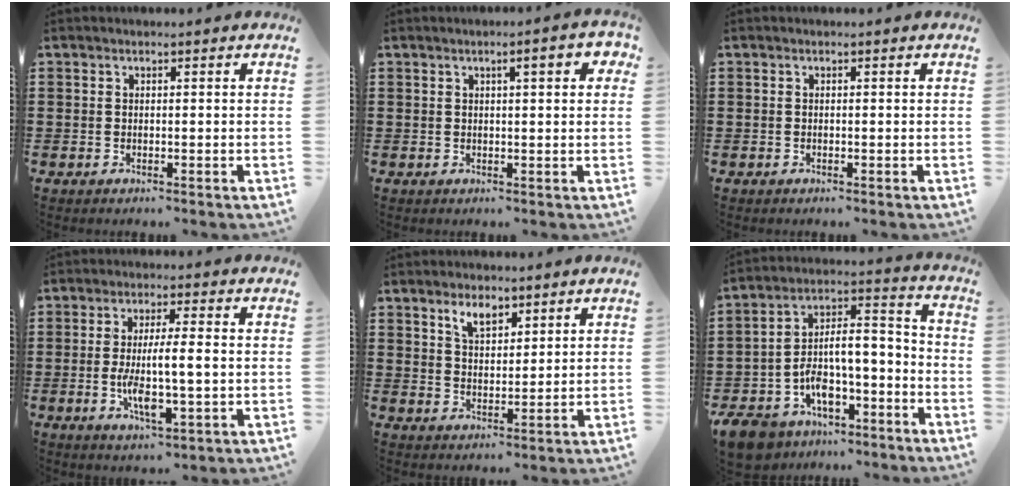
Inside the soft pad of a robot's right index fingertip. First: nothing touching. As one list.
[{"total": 3.5, "force": [1.2, 0.7, 3.2], "torque": [-0.048, -0.001, 0.013]}, {"total": 0.0}, {"total": 7.9, "force": [-0.4, 2.0, 7.6], "torque": [-0.147, -0.007, -0.009]}, {"total": 4.3, "force": [3.0, 2.0, 2.3], "torque": [-0.045, 0.004, 0.052]}, {"total": 9.0, "force": [-5.3, 4.5, 5.7], "torque": [-0.122, 0.008, -0.102]}]